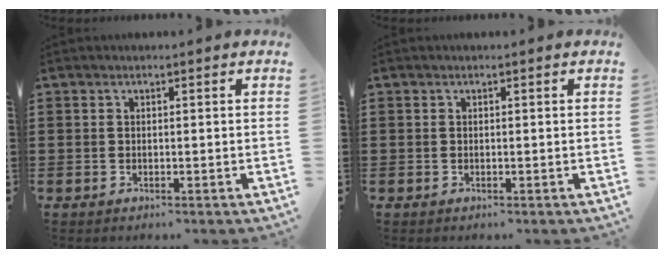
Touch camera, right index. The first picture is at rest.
{"total": 0.0}